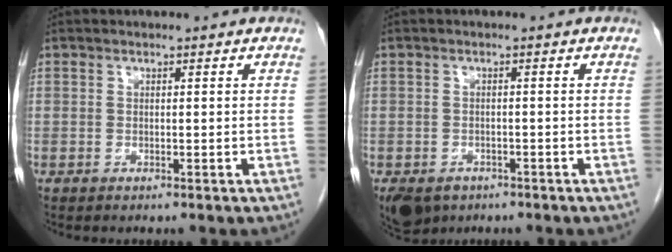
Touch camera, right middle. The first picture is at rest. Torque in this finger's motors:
{"motor_torque": [0.01, 0.02, 0.02, 0.01]}